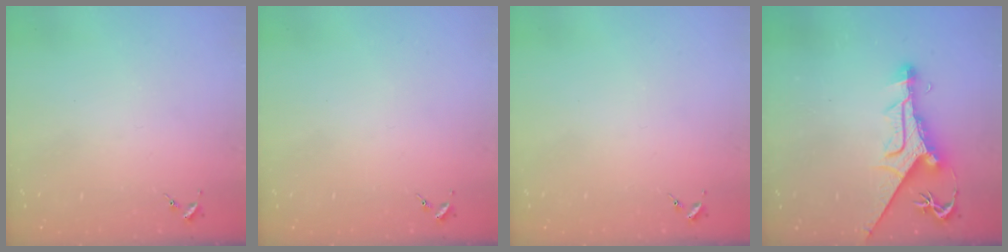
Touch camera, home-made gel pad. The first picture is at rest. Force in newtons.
{"total": 0.0}
{"total": 0.0}
{"total": 12.6, "press": 12.5, "slide": 1.4}